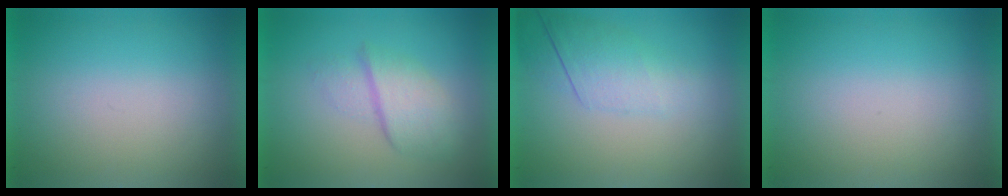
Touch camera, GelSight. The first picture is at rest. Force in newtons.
{"total": 2.7}
{"total": 2.3}
{"total": 0.0}